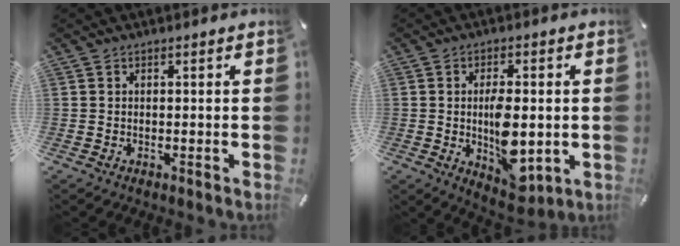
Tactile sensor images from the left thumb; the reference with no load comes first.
{"total": 10.4, "force": [-0.8, 5.2, 9.0], "torque": [-0.138, -0.013, -0.010]}